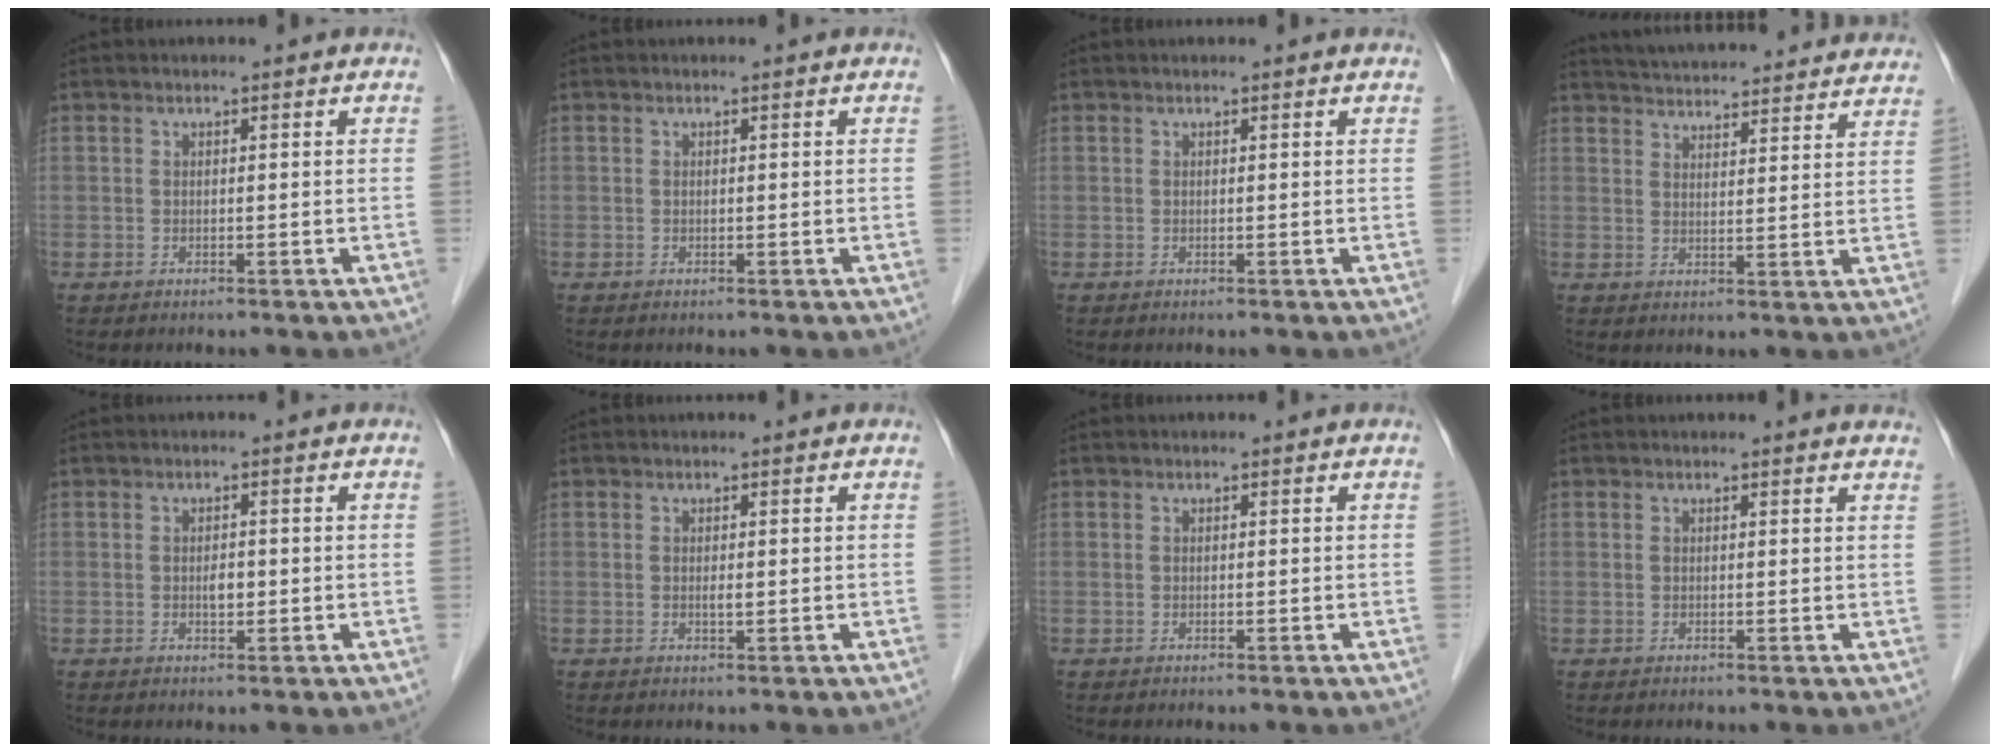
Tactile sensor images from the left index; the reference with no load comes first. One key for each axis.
{"total": 0.0}
{"total": 0.7, "fx": 0.7, "fy": 0.0, "fz": 0.2, "tx": -0.006, "ty": 0.004, "tz": 0.007}
{"total": 23.8, "fx": 22.5, "fy": 3.2, "fz": 7.0, "tx": -0.113, "ty": -0.012, "tz": 0.282}
{"total": 1.5, "fx": -0.2, "fy": 0.7, "fz": 1.3, "tx": -0.022, "ty": 0.001, "tz": -0.002}
{"total": 0.8, "fx": 0.1, "fy": 0.2, "fz": 0.7, "tx": -0.014, "ty": -0.002, "tz": 0.001}
{"total": 0.0}
{"total": 3.9, "fx": 3.8, "fy": 0.4, "fz": 1.0, "tx": -0.011, "ty": 0.004, "tz": 0.025}